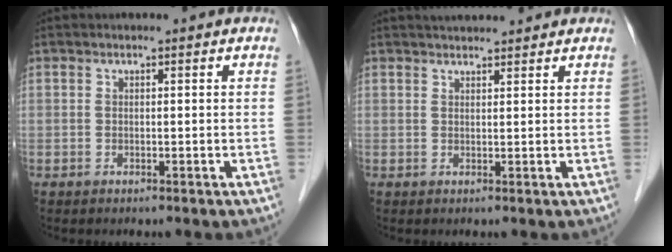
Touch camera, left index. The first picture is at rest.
{"total": 4.6, "force": [4.3, 0.8, 1.4], "torque": [-0.020, 0.032, 0.060]}